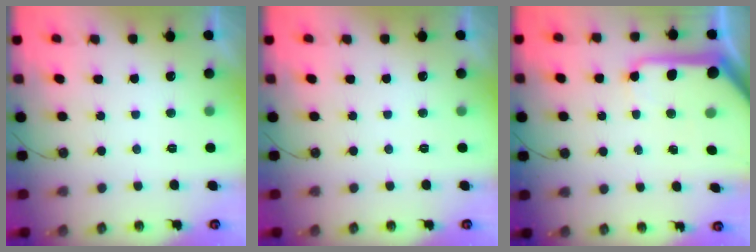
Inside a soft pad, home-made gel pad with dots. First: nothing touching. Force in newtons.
{"total": 0.0}
{"total": 13.4, "press": 13.3, "slide": 1.7}